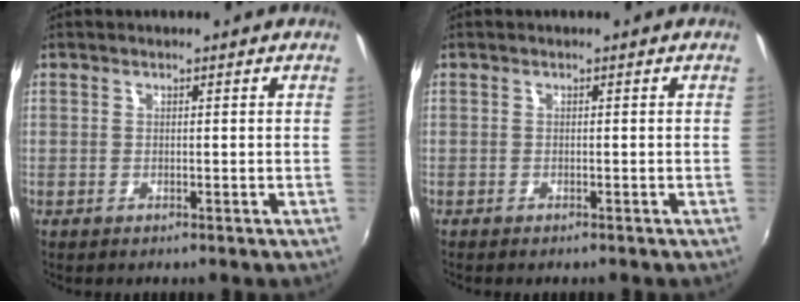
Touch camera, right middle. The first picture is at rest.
{"total": 0.7, "force": [-0.7, 0.1, 0.3], "torque": [-0.007, -0.002, -0.011]}